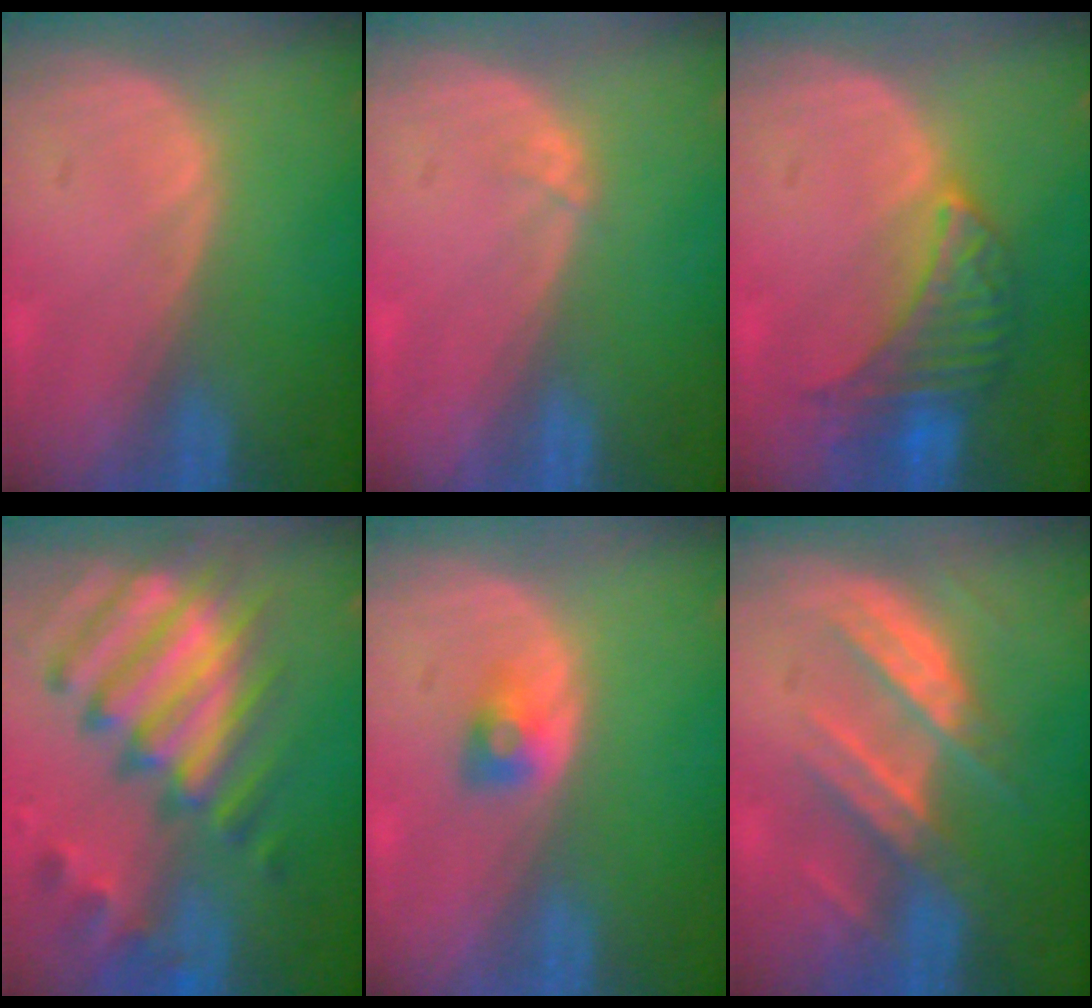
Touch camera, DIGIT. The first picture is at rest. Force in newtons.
{"total": 0.7, "press": 0.6, "slide": 0.3}
{"total": 6.6, "press": 6.5, "slide": 0.6}
{"total": 12.4, "press": 10.7, "slide": 6.2}
{"total": 2.0, "press": 2.0, "slide": 0.3}
{"total": 8.2, "press": 7.6, "slide": 3.1}